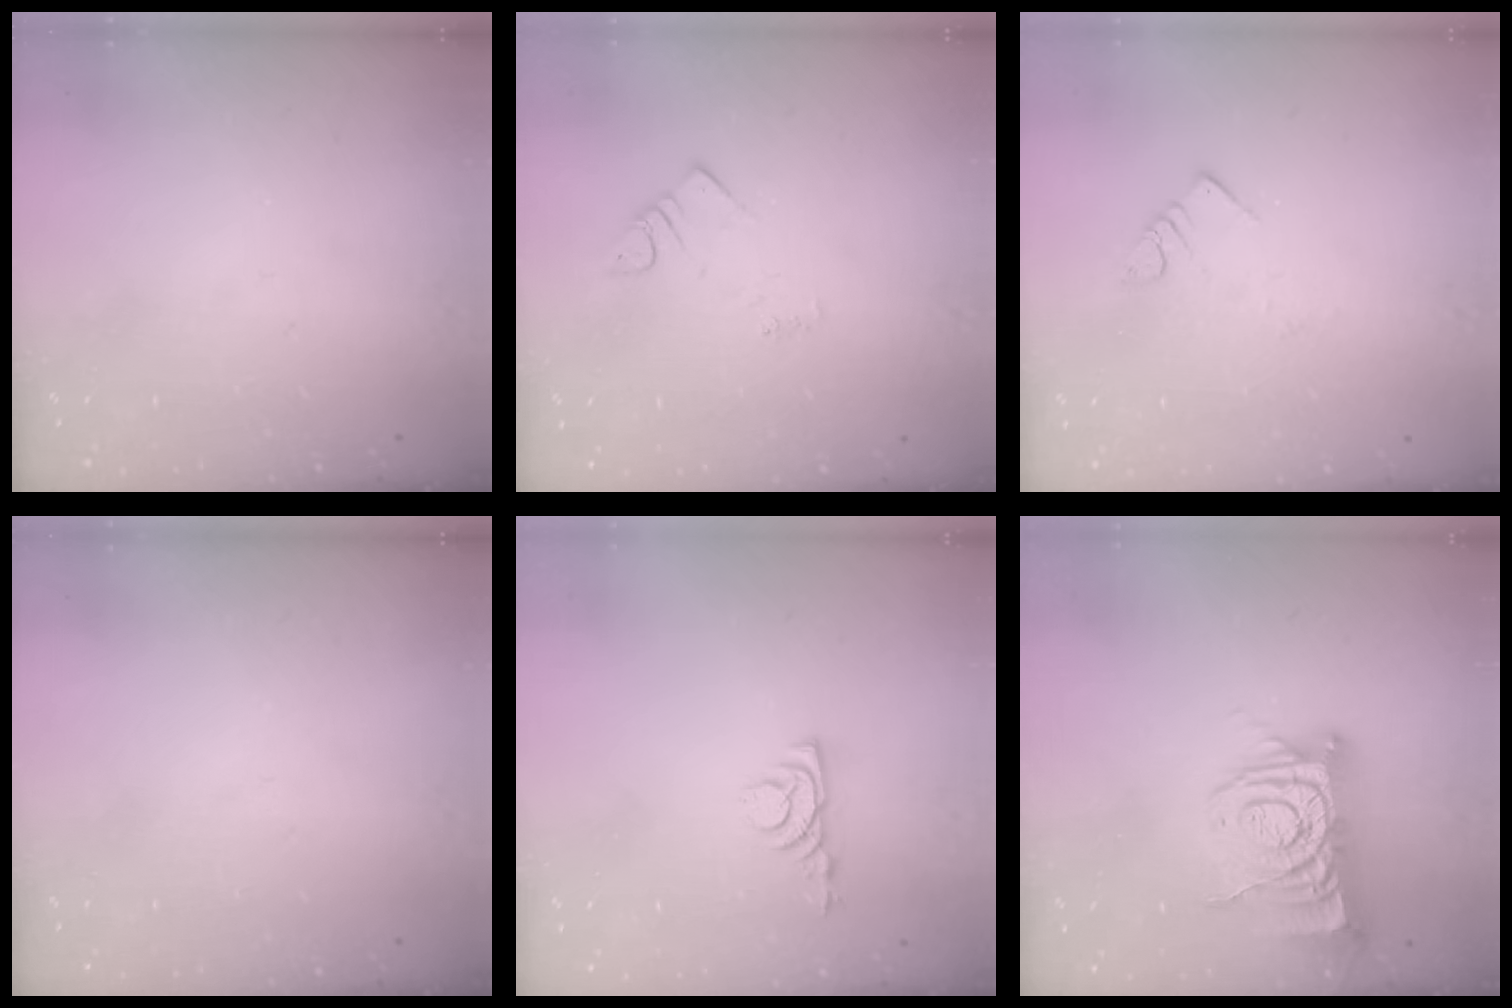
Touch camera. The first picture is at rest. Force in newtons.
{"total": 3.0, "press": 3.0, "slide": 0.6}
{"total": 4.0, "press": 4.0, "slide": 0.4}
{"total": 0.0}
{"total": 3.7, "press": 3.7, "slide": 0.6}
{"total": 11.5, "press": 11.4, "slide": 1.4}